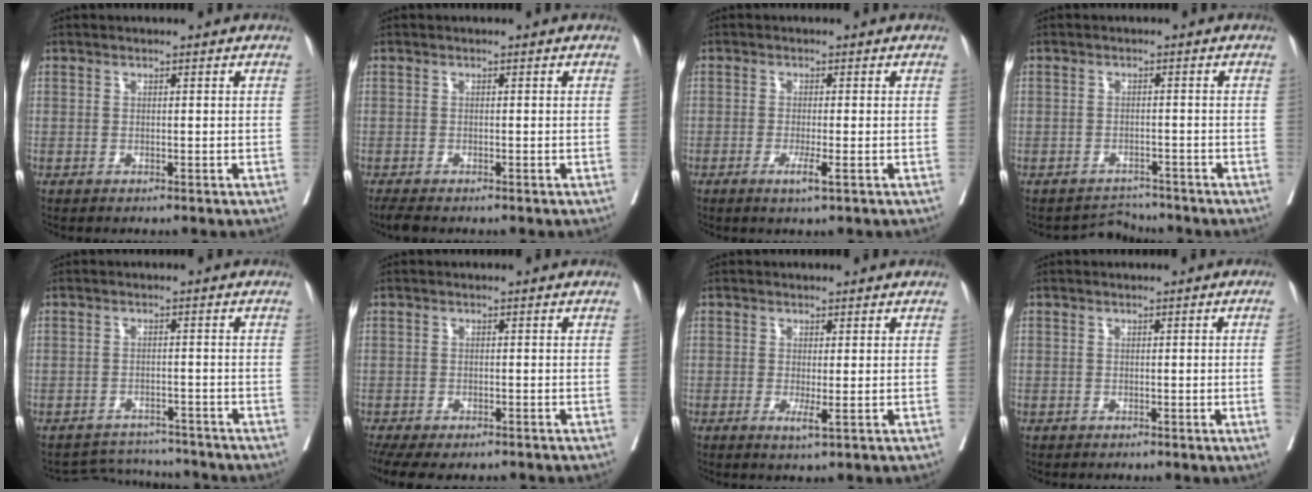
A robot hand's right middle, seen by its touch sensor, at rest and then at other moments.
{"total": 2.0, "force": [-1.7, 0.3, 1.0], "torque": [-0.023, -0.009, -0.030]}
{"total": 2.5, "force": [-1.2, -0.2, 2.2], "torque": [-0.037, -0.006, -0.021]}
{"total": 2.6, "force": [-2.2, 0.3, -1.3], "torque": [0.023, 0.000, -0.034]}
{"total": 5.8, "force": [-5.6, 0.6, -1.1], "torque": [0.014, 0.013, -0.083]}
{"total": 10.4, "force": [-7.9, 4.4, 5.1], "torque": [-0.107, -0.008, -0.109]}
{"total": 2.0, "force": [-0.5, 0.1, 2.0], "torque": [-0.032, -0.007, -0.007]}
{"total": 1.7, "force": [-0.4, -0.5, 1.6], "torque": [-0.018, 0.000, -0.006]}